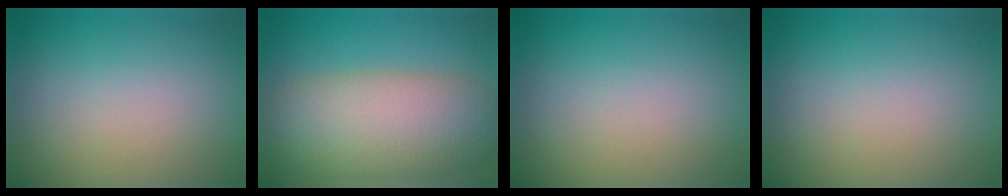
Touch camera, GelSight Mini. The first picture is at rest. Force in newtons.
{"total": 9.6, "press": 9.6, "slide": 0.3}
{"total": 0.0}
{"total": 0.0}